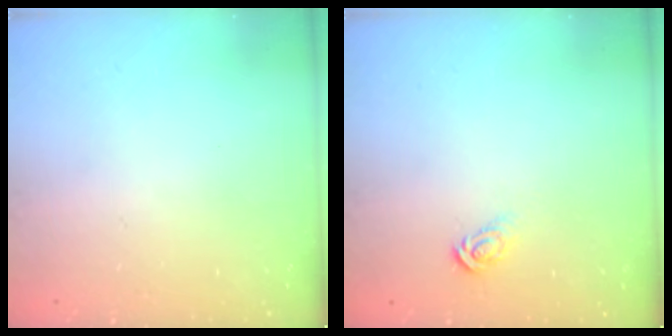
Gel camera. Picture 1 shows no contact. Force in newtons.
{"total": 4.5, "press": 4.5, "slide": 0.2}